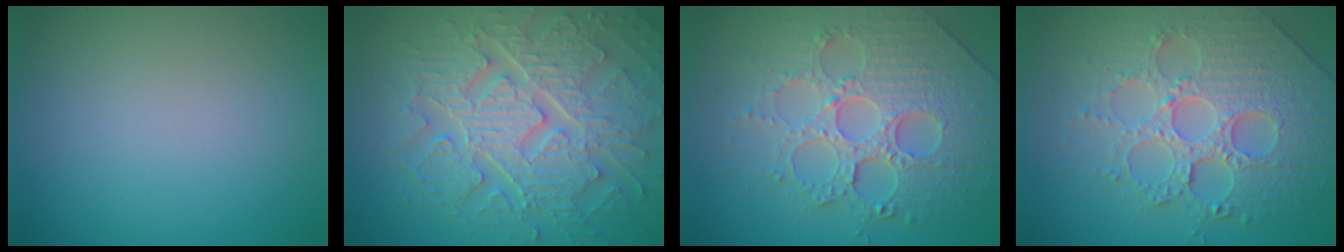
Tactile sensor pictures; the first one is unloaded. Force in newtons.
{"total": 9.2, "press": 6.8, "slide": 6.2}
{"total": 7.8, "press": 6.0, "slide": 5.0}
{"total": 7.8, "press": 6.0, "slide": 5.0}